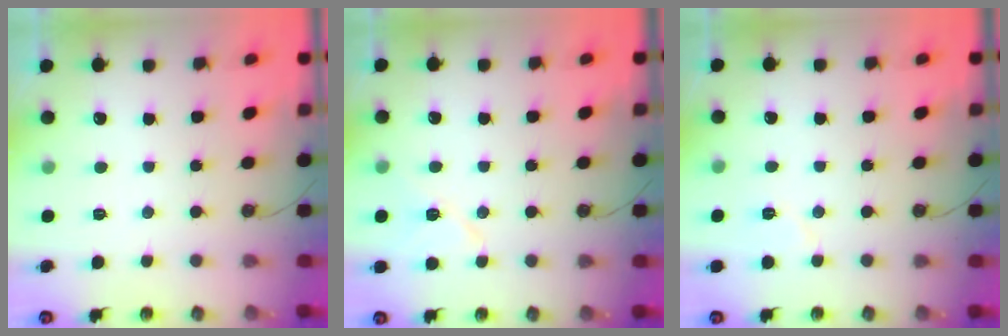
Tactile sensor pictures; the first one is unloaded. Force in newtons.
{"total": 7.9, "press": 7.6, "slide": 2.2}
{"total": 5.4, "press": 4.5, "slide": 2.9}